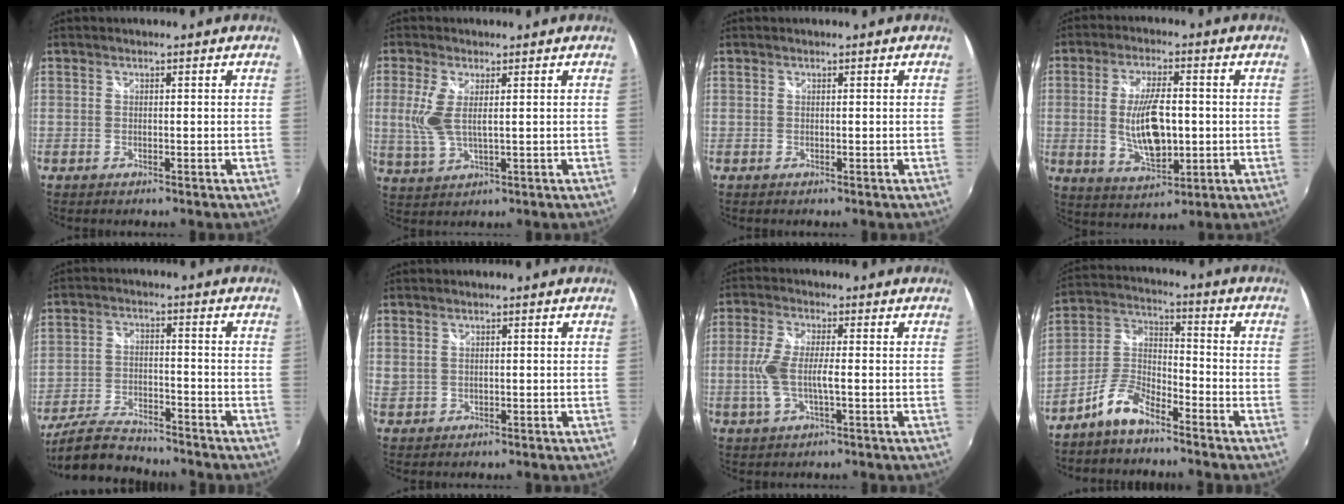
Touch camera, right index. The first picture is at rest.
{"total": 6.2, "force": [1.0, 2.2, 5.7], "torque": [-0.130, -0.003, 0.023]}
{"total": 0.0}
{"total": 11.5, "force": [-0.6, 5.0, 10.4], "torque": [-0.196, -0.010, -0.001]}
{"total": 10.7, "force": [-9.6, 2.9, 3.9], "torque": [-0.109, -0.008, -0.167]}
{"total": 1.9, "force": [0.8, 1.3, 1.1], "torque": [-0.019, -0.002, 0.018]}
{"total": 7.3, "force": [-1.0, 2.1, 6.9], "torque": [-0.147, -0.002, -0.019]}
{"total": 8.1, "force": [-6.0, 2.9, 4.6], "torque": [-0.115, 0.020, -0.120]}